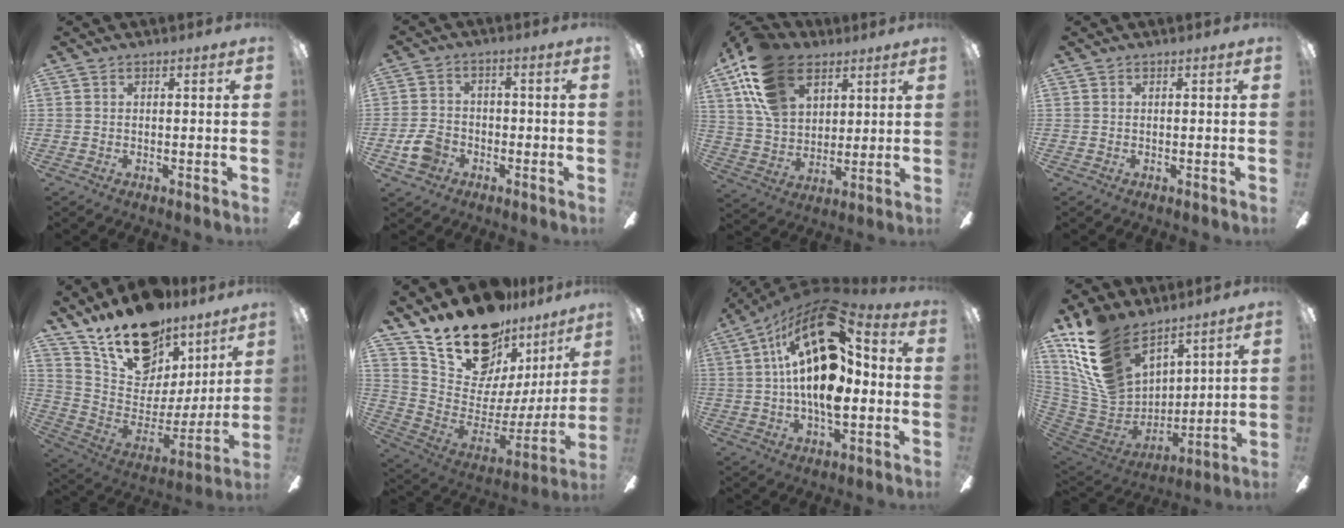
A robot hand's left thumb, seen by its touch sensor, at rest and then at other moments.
{"total": 7.0, "force": [-2.8, 5.4, 3.5], "torque": [-0.089, 0.016, -0.054]}
{"total": 18.7, "force": [10.0, 12.1, 10.3], "torque": [-0.210, -0.025, 0.187]}
{"total": 0.0}
{"total": 18.3, "force": [14.9, 8.6, 6.2], "torque": [-0.122, -0.117, 0.271]}
{"total": 21.2, "force": [16.7, 9.7, 8.7], "torque": [-0.154, -0.123, 0.313]}
{"total": 23.7, "force": [5.0, 11.5, 20.1], "torque": [-0.361, -0.029, 0.077]}
{"total": 19.7, "force": [12.7, 11.5, 9.6], "torque": [-0.231, -0.065, 0.242]}